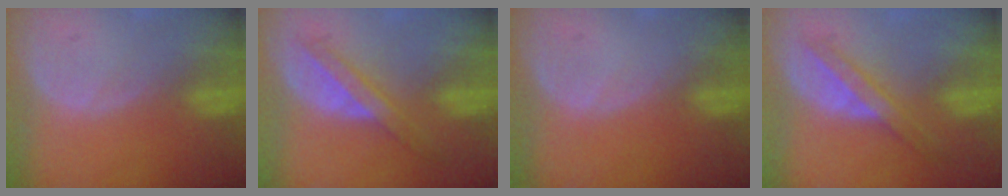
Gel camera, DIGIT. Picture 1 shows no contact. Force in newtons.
{"total": 5.8, "press": 5.2, "slide": 2.6}
{"total": 0.0}
{"total": 5.9, "press": 5.1, "slide": 2.8}